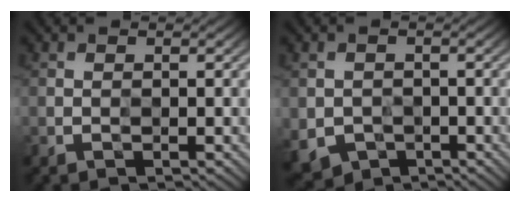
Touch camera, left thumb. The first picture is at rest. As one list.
[{"total": 2.6, "force": [-1.1, 2.4, 0.3], "torque": [-0.019, -0.015, -0.020]}]